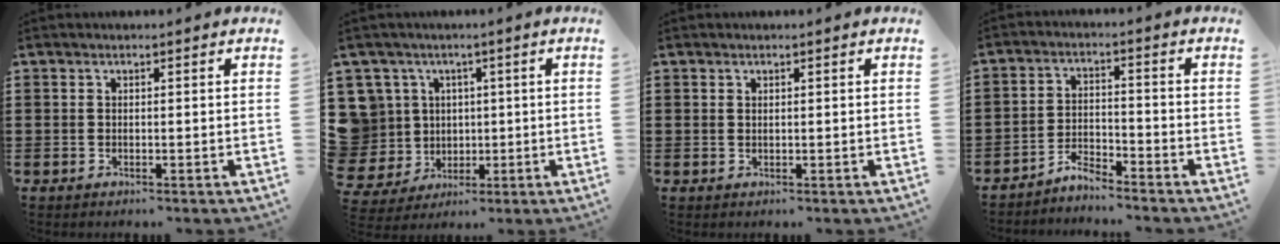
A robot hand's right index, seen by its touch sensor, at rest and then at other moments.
{"total": 8.9, "force": [1.4, 8.5, 1.9], "torque": [-0.107, -0.008, 0.031]}
{"total": 0.5, "force": [0.3, 0.3, 0.2], "torque": [-0.005, 0.002, 0.007]}
{"total": 3.7, "force": [-3.7, 0.2, 0.2], "torque": [-0.011, 0.003, -0.077]}